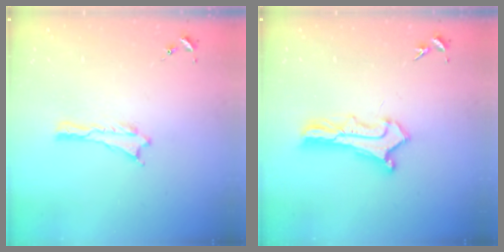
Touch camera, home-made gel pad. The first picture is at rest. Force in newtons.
{"total": 2.6, "press": 2.6, "slide": 0.2}